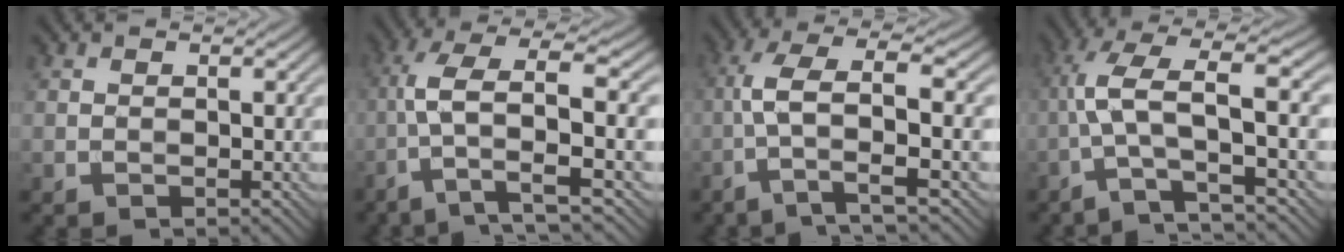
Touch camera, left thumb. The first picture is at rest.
{"total": 8.5, "force": [-2.0, 2.2, 8.0], "torque": [-0.156, 0.022, -0.050]}
{"total": 7.1, "force": [-1.6, 1.4, 6.8], "torque": [-0.133, 0.021, -0.047]}
{"total": 8.5, "force": [-1.8, 2.0, 8.0], "torque": [-0.145, 0.030, -0.054]}